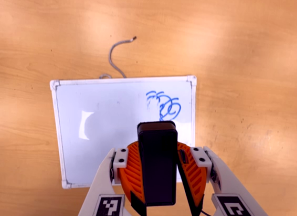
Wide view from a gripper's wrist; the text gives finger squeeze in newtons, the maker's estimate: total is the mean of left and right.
{"total": 8.9, "left": 9.1, "right": 8.6}